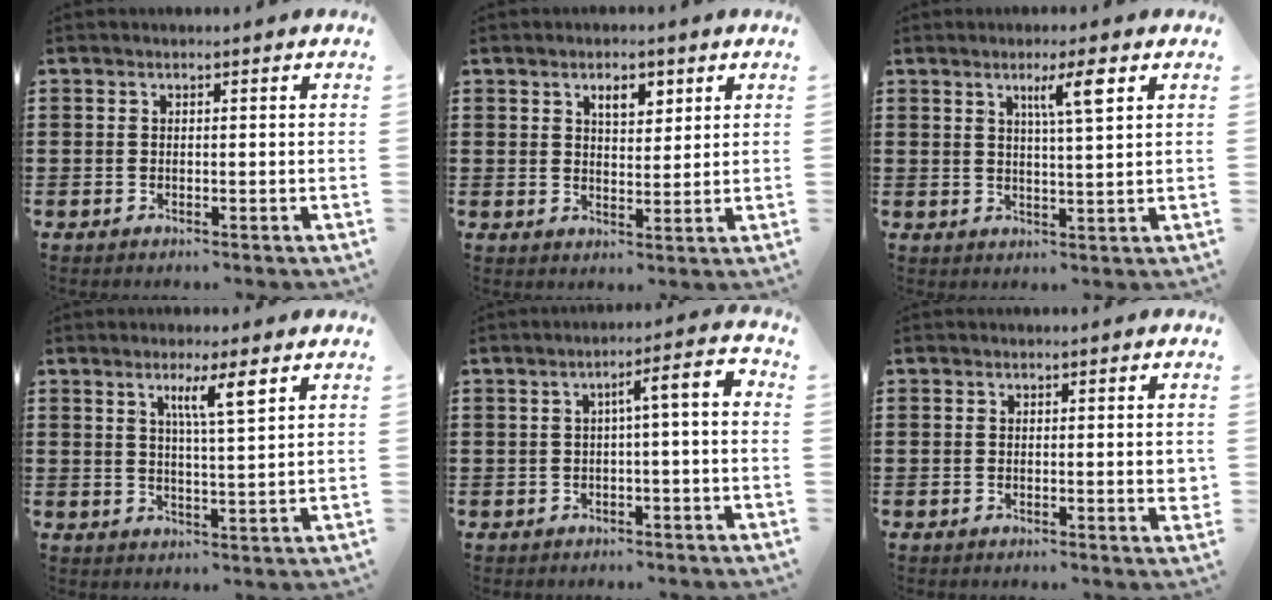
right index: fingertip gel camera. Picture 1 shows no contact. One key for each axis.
{"total": 3.9, "fx": 2.2, "fy": 1.8, "fz": 2.6, "tx": -0.033, "ty": -0.002, "tz": 0.034}
{"total": 5.1, "fx": 2.5, "fy": 0.3, "fz": 4.5, "tx": -0.078, "ty": -0.002, "tz": 0.034}
{"total": 4.9, "fx": 2.5, "fy": 0.3, "fz": 4.2, "tx": -0.082, "ty": -0.001, "tz": 0.039}
{"total": 4.3, "fx": -0.6, "fy": 0.3, "fz": 4.3, "tx": -0.082, "ty": 0.005, "tz": -0.018}
{"total": 1.3, "fx": 0.2, "fy": 0.3, "fz": 1.2, "tx": -0.025, "ty": 0.002, "tz": 0.003}